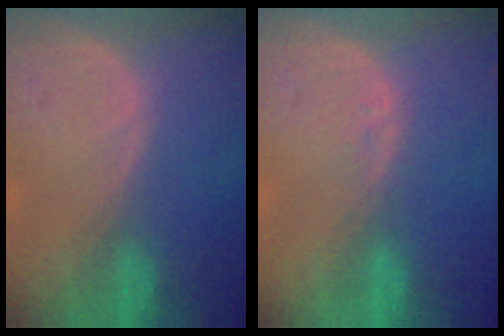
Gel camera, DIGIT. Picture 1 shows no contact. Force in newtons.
{"total": 1.0, "press": 1.0, "slide": 0.2}